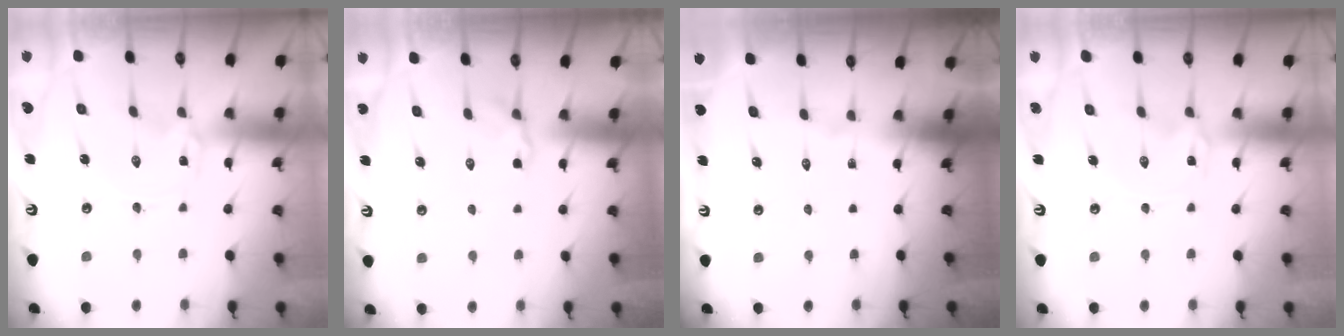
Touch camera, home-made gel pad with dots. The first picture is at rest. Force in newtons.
{"total": 4.3, "press": 3.8, "slide": 1.9}
{"total": 0.0}
{"total": 0.0}